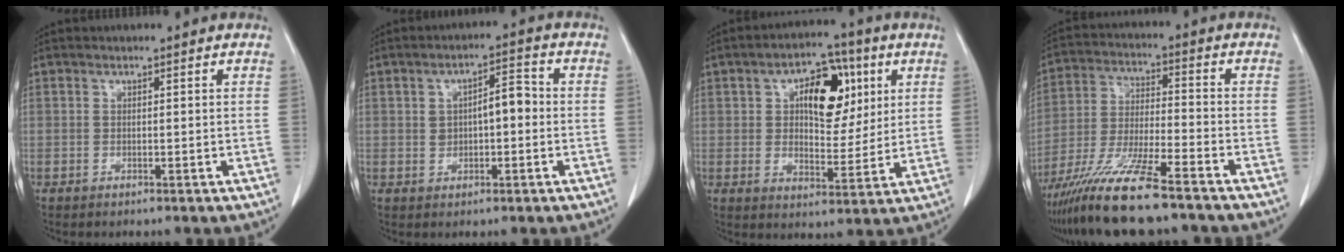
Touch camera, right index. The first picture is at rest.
{"total": 5.4, "force": [0.2, 2.4, 4.8], "torque": [-0.078, 0.024, 0.005]}
{"total": 11.7, "force": [3.9, 6.2, 9.1], "torque": [-0.141, 0.025, 0.066]}
{"total": 14.1, "force": [-10.8, 0.8, 9.0], "torque": [-0.180, -0.033, -0.193]}